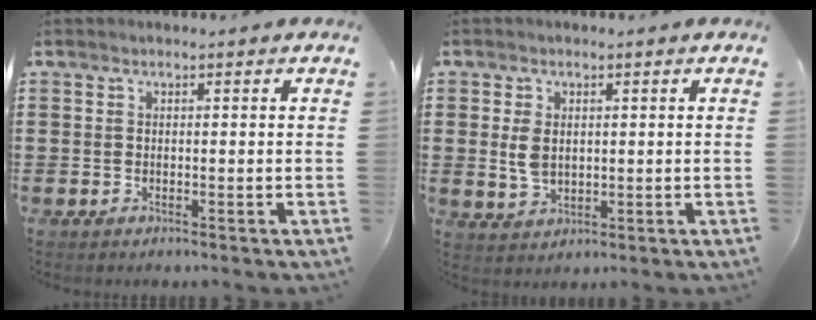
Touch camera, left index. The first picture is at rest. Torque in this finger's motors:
{"motor_torque": [0.64, 0.57, 0.21, 0.04]}